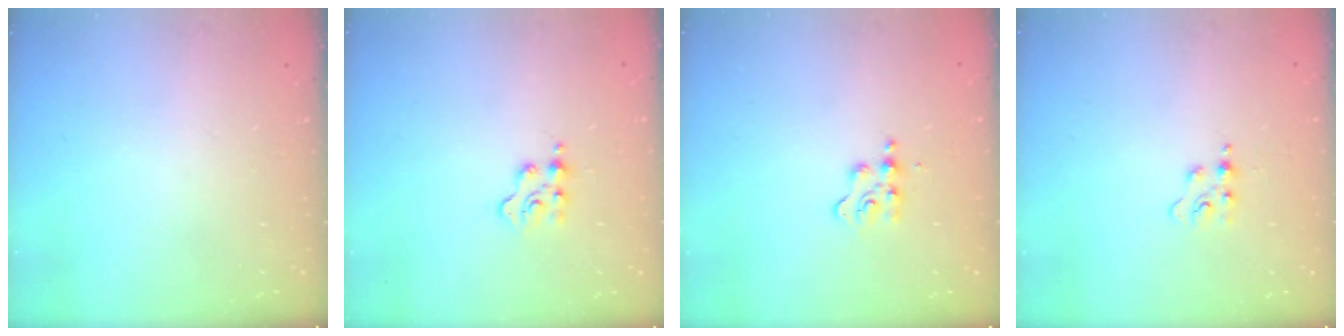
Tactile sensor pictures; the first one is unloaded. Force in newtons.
{"total": 2.9, "press": 2.9, "slide": 0.5}
{"total": 6.2, "press": 6.1, "slide": 0.6}
{"total": 3.8, "press": 3.7, "slide": 0.5}